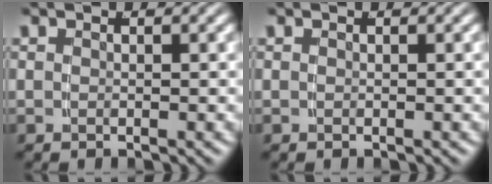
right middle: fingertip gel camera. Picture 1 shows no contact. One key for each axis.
{"total": 0.0}